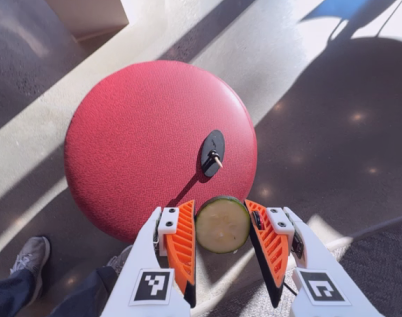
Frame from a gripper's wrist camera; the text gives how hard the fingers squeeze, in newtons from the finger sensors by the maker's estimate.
{"total": 10.1, "left": 10.1, "right": 10.0}